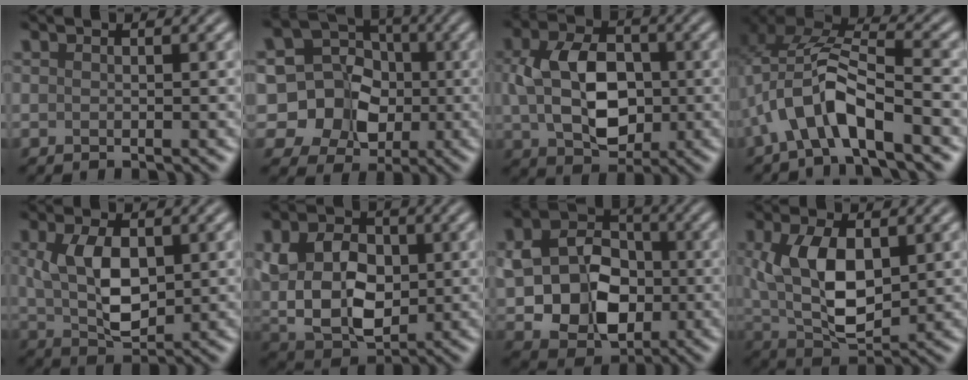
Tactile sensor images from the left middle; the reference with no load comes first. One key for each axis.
{"total": 10.0, "fx": -1.3, "fy": 9.2, "fz": 3.8, "tx": -0.066, "ty": 0.019, "tz": -0.049}
{"total": 7.9, "fx": 0.2, "fy": 5.4, "fz": 5.7, "tx": -0.116, "ty": 0.003, "tz": 0.004}
{"total": 6.6, "fx": -2.8, "fy": 2.5, "fz": 5.4, "tx": -0.111, "ty": 0.010, "tz": -0.052}
{"total": 5.6, "fx": 0.9, "fy": 3.1, "fz": 4.6, "tx": -0.097, "ty": 0.002, "tz": 0.028}
{"total": 9.1, "fx": 0.9, "fy": 6.5, "fz": 6.3, "tx": -0.137, "ty": -0.005, "tz": 0.023}
{"total": 10.7, "fx": -1.1, "fy": 8.1, "fz": 6.8, "tx": -0.125, "ty": -0.014, "tz": -0.012}
{"total": 7.9, "fx": 1.4, "fy": 4.3, "fz": 6.5, "tx": -0.132, "ty": 0.003, "tz": 0.029}